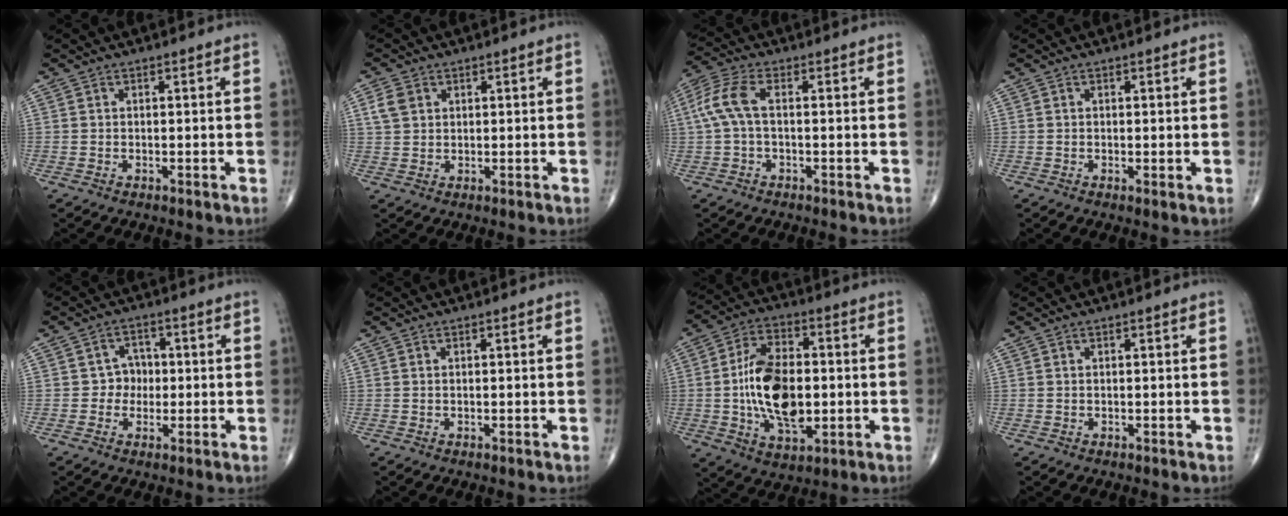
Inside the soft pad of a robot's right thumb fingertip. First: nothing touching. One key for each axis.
{"total": 3.6, "fx": 1.3, "fy": 2.8, "fz": 1.8, "tx": -0.028, "ty": 0.003, "tz": 0.030}
{"total": 6.6, "fx": 0.2, "fy": 2.9, "fz": 5.9, "tx": -0.154, "ty": 0.022, "tz": -0.002}
{"total": 0.7, "fx": -0.1, "fy": 0.1, "fz": 0.7, "tx": -0.012, "ty": -0.004, "tz": -0.005}
{"total": 4.1, "fx": -0.3, "fy": 3.8, "fz": 1.6, "tx": 0.010, "ty": 0.012, "tz": -0.015}
{"total": 0.0}
{"total": 16.2, "fx": -0.8, "fy": 9.0, "fz": 13.4, "tx": -0.226, "ty": 0.007, "tz": -0.012}
{"total": 0.0}